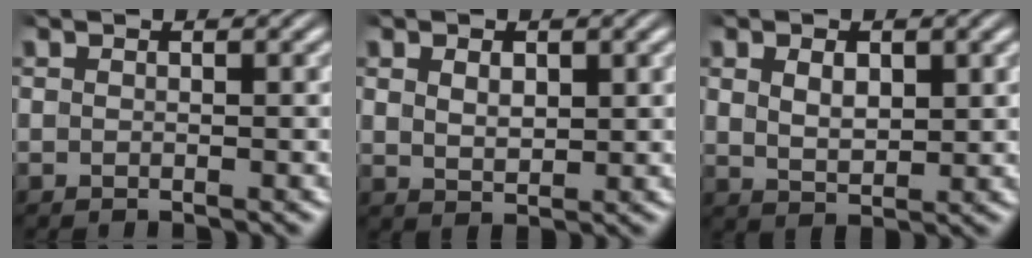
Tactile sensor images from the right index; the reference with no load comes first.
{"total": 1.7, "force": [0.7, 0.8, 1.3], "torque": [-0.026, -0.013, 0.028]}
{"total": 2.7, "force": [0.7, 1.5, 2.1], "torque": [-0.040, -0.014, 0.025]}